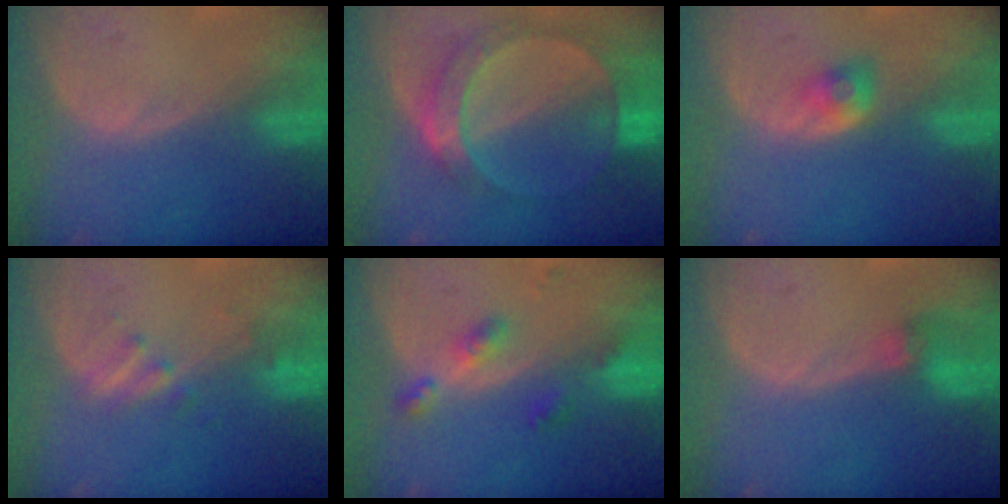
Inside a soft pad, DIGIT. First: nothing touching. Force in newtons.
{"total": 8.2, "press": 7.7, "slide": 2.7}
{"total": 2.8, "press": 2.5, "slide": 1.3}
{"total": 2.3, "press": 2.3, "slide": 0.3}
{"total": 4.7, "press": 4.2, "slide": 2.1}
{"total": 2.8, "press": 2.6, "slide": 1.1}